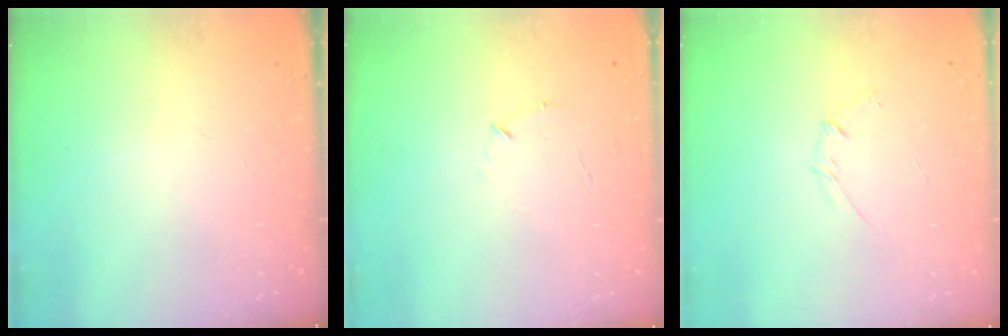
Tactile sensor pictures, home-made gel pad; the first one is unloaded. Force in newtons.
{"total": 4.3, "press": 4.1, "slide": 1.1}
{"total": 3.7, "press": 3.6, "slide": 0.9}